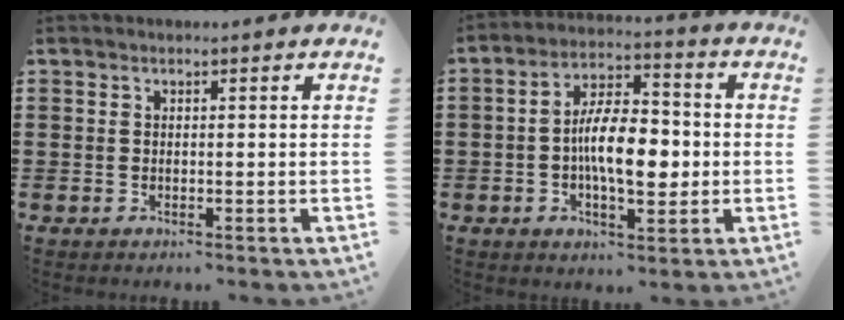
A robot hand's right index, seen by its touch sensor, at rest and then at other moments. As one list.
[{"total": 9.2, "force": [-1.0, 4.3, 8.1], "torque": [-0.137, 0.004, -0.021]}]